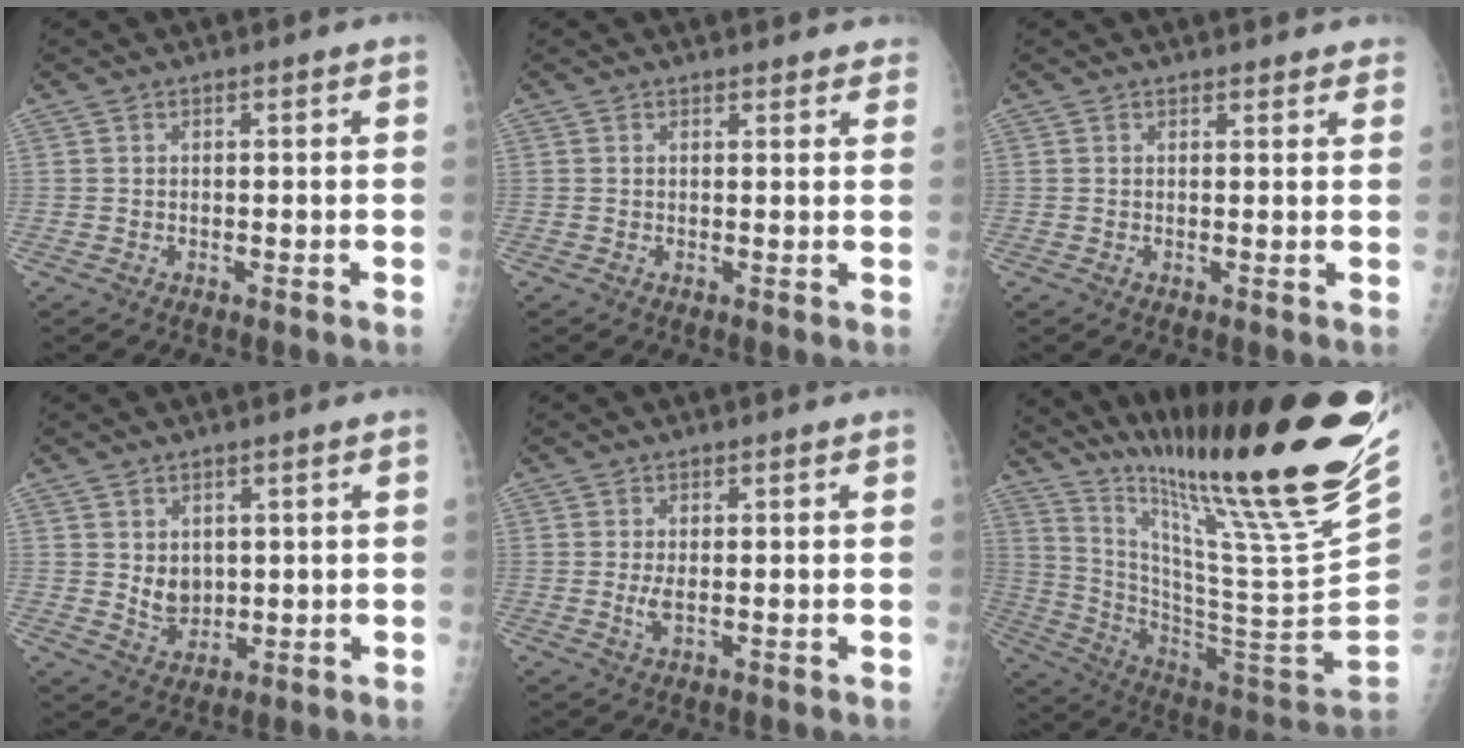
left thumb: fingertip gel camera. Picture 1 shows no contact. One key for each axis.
{"total": 3.4, "fx": 3.1, "fy": 1.1, "fz": 0.5, "tx": 0.015, "ty": -0.013, "tz": 0.024}
{"total": 2.8, "fx": 2.6, "fy": 0.9, "fz": 0.5, "tx": 0.009, "ty": -0.010, "tz": 0.021}
{"total": 4.3, "fx": 1.2, "fy": 3.2, "fz": 2.6, "tx": -0.029, "ty": -0.016, "tz": 0.033}
{"total": 2.2, "fx": 0.3, "fy": 0.6, "fz": 2.1, "tx": -0.044, "ty": -0.005, "tz": 0.011}
{"total": 31.9, "fx": 24.1, "fy": 0.8, "fz": 20.9, "tx": -0.322, "ty": -0.162, "tz": 0.387}